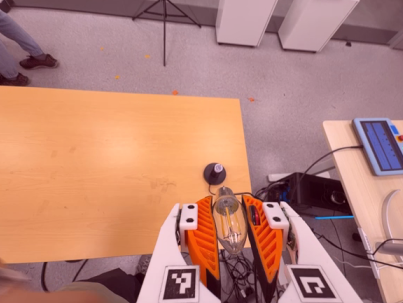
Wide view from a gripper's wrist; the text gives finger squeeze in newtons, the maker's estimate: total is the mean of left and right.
{"total": 17.8, "left": 18.9, "right": 16.7}